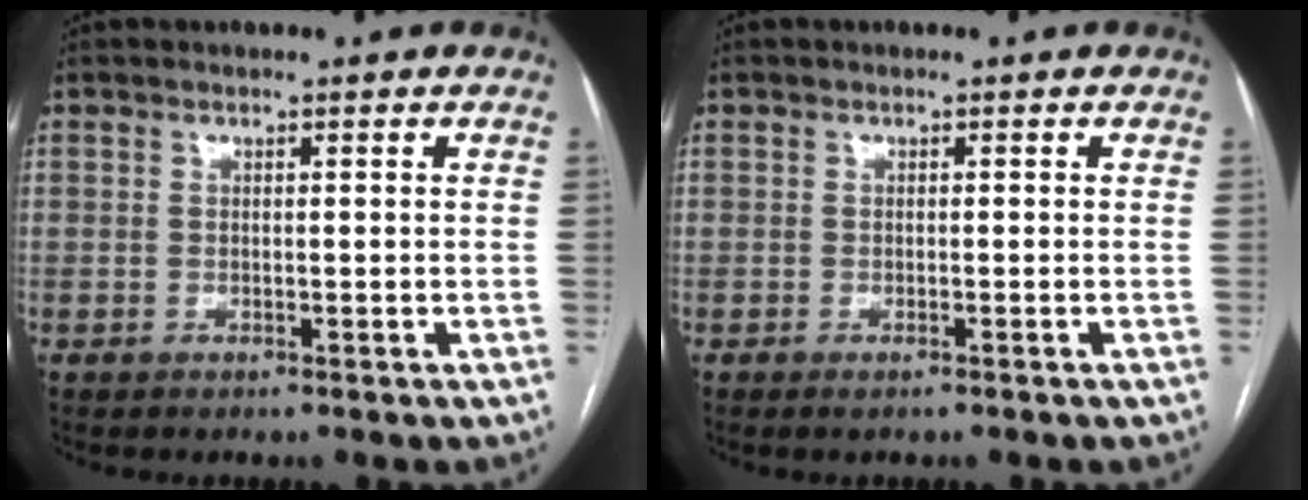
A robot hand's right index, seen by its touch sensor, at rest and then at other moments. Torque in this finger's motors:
{"motor_torque": [0.11, 0.04, -0.01, 0.01]}